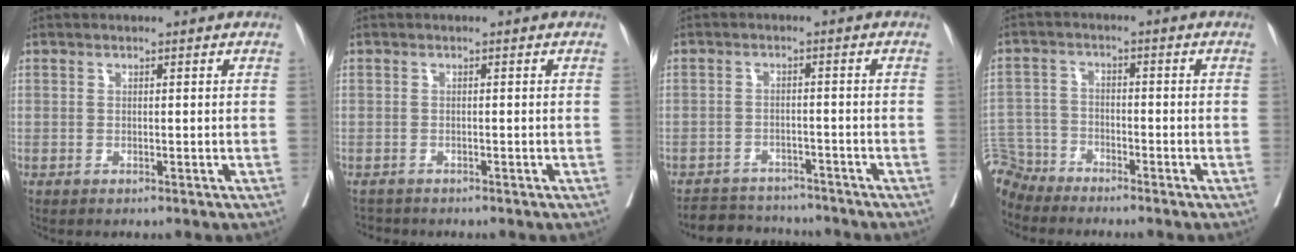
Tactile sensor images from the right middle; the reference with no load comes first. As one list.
[{"total": 1.5, "force": [-1.4, 0.5, -0.2], "torque": [0.001, -0.004, -0.025]}, {"total": 7.8, "force": [-7.4, 2.2, 0.8], "torque": [-0.004, 0.009, -0.106]}, {"total": 5.7, "force": [-5.4, 1.3, -1.1], "torque": [0.025, 0.001, -0.110]}]